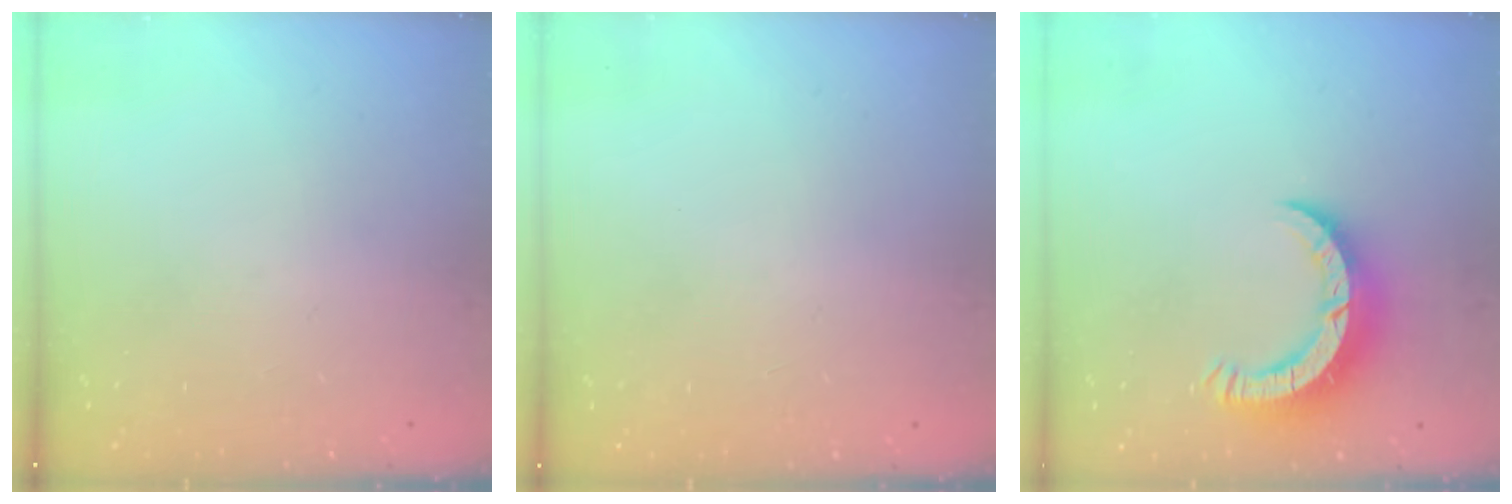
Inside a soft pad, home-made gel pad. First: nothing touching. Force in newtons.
{"total": 2.6, "press": 2.6, "slide": 0.2}
{"total": 8.6, "press": 8.5, "slide": 0.8}